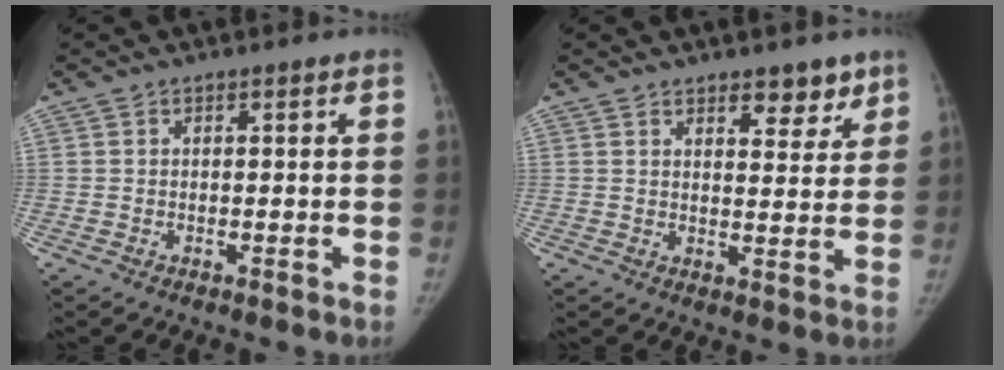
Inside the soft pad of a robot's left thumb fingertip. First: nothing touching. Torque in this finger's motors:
{"motor_torque": [-0.02, -0.02, -0.14, -0.06, 0.06]}